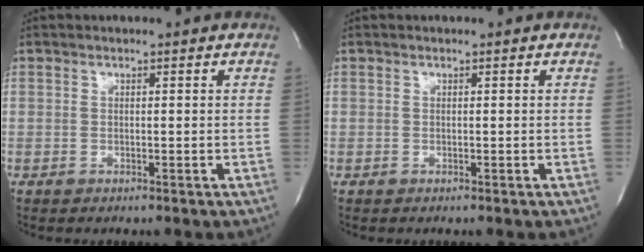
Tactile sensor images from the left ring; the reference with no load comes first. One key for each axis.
{"total": 0.0}